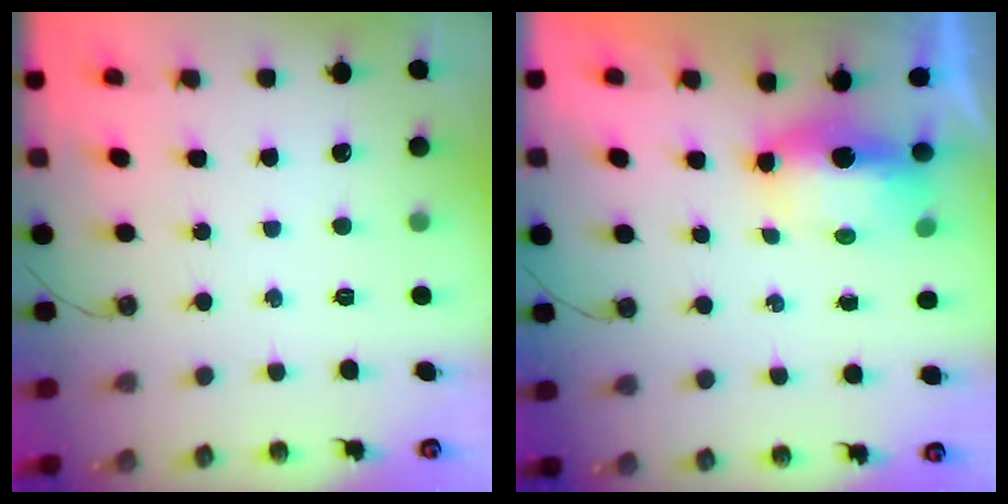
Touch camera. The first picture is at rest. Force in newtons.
{"total": 6.7, "press": 6.7, "slide": 0.9}